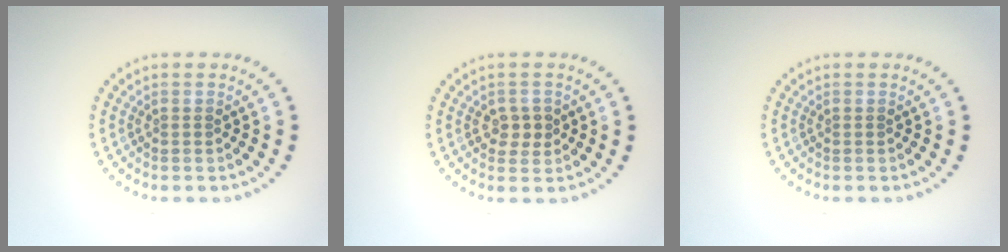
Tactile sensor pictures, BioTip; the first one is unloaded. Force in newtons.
{"total": 1.7, "press": 1.7, "slide": 0.3}
{"total": 0.0}